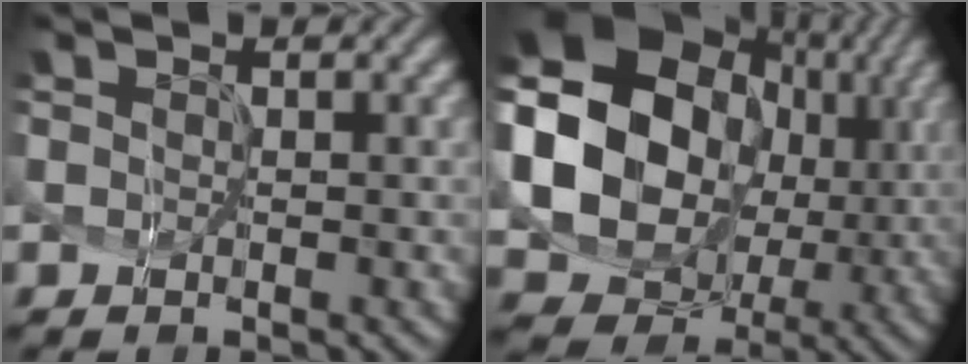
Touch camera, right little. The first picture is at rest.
{"total": 19.9, "force": [2.7, 16.8, 10.2], "torque": [-0.217, 0.002, 0.036]}